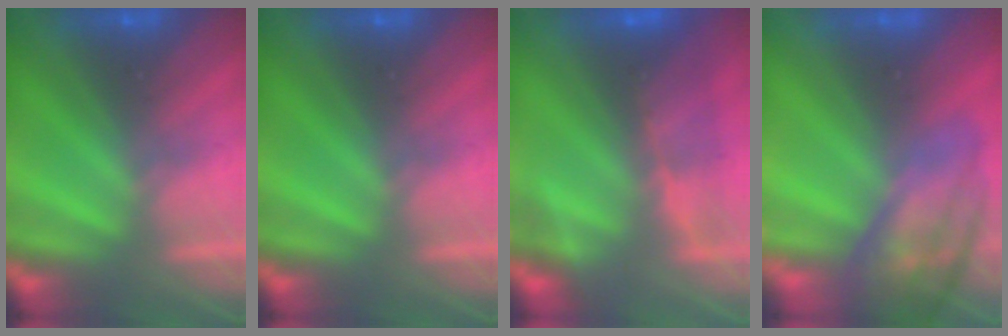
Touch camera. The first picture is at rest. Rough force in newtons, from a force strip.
{"total": 0.0}
{"total": 7.8}
{"total": 5.9}